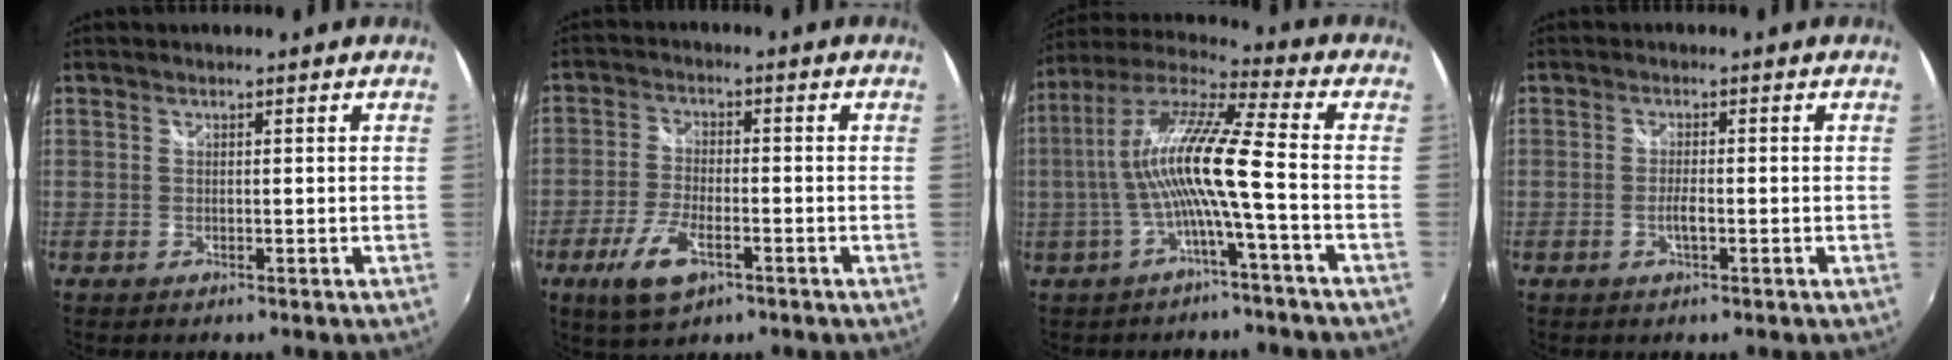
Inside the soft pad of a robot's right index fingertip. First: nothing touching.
{"total": 8.6, "force": [-4.4, 3.7, 6.4], "torque": [-0.148, -0.010, -0.079]}
{"total": 12.9, "force": [-2.5, -0.2, 12.6], "torque": [-0.229, 0.007, -0.047]}
{"total": 2.0, "force": [-0.7, 0.4, 1.8], "torque": [-0.038, -0.002, -0.014]}